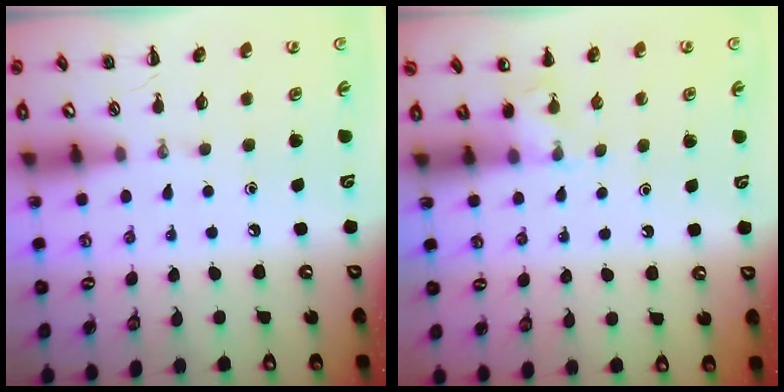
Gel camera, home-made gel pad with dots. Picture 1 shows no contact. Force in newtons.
{"total": 4.2, "press": 4.0, "slide": 1.1}